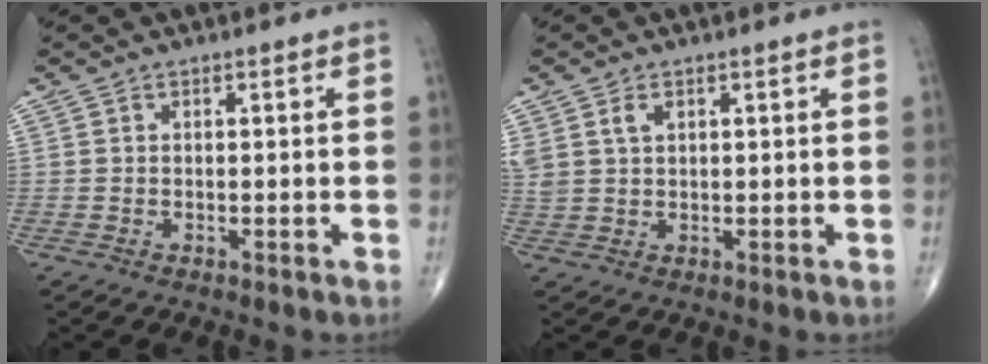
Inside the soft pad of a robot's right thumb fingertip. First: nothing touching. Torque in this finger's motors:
{"motor_torque": [0.47, 0.33, 0.45, 0.26, -0.02]}